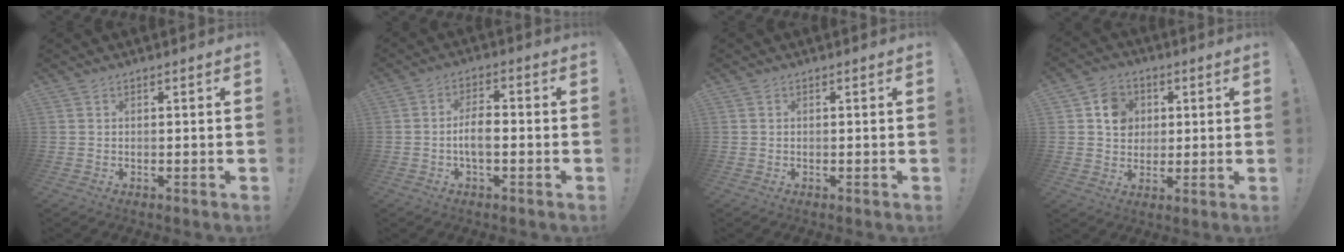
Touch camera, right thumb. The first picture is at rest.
{"total": 6.2, "force": [-1.5, 2.8, 5.3], "torque": [-0.098, 0.003, -0.032]}
{"total": 0.0}
{"total": 9.6, "force": [2.8, 8.4, 3.5], "torque": [-0.039, -0.003, 0.058]}